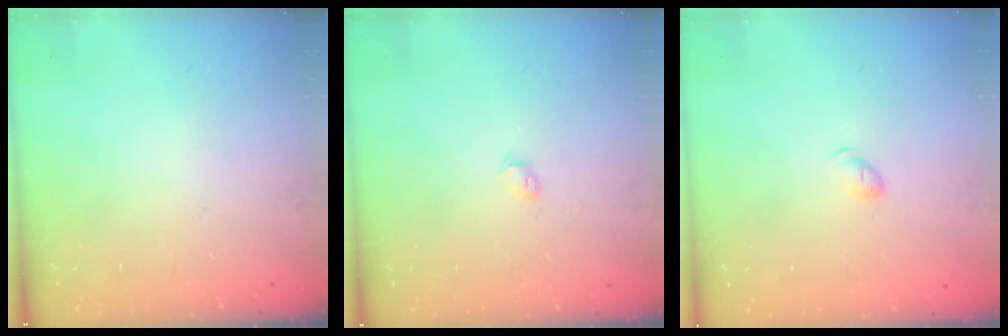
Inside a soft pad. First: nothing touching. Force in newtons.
{"total": 2.6, "press": 2.5, "slide": 0.6}
{"total": 4.7, "press": 4.6, "slide": 0.8}